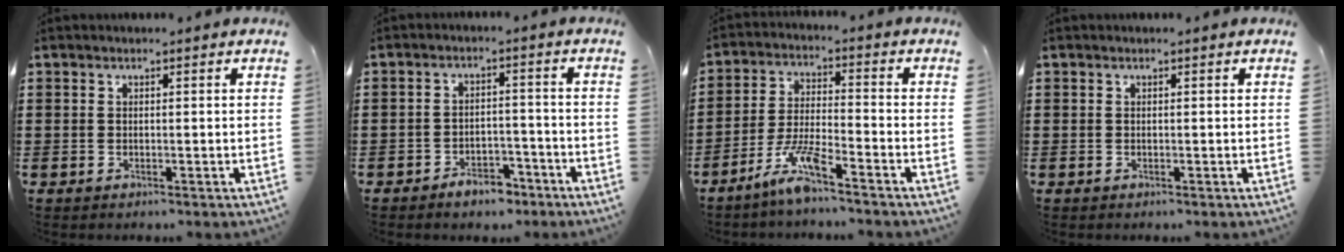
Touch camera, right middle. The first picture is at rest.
{"total": 3.9, "force": [-3.5, 1.4, 1.1], "torque": [-0.018, 0.011, -0.068]}
{"total": 7.2, "force": [-5.4, 0.5, 4.7], "torque": [-0.103, -0.010, -0.103]}
{"total": 0.0}